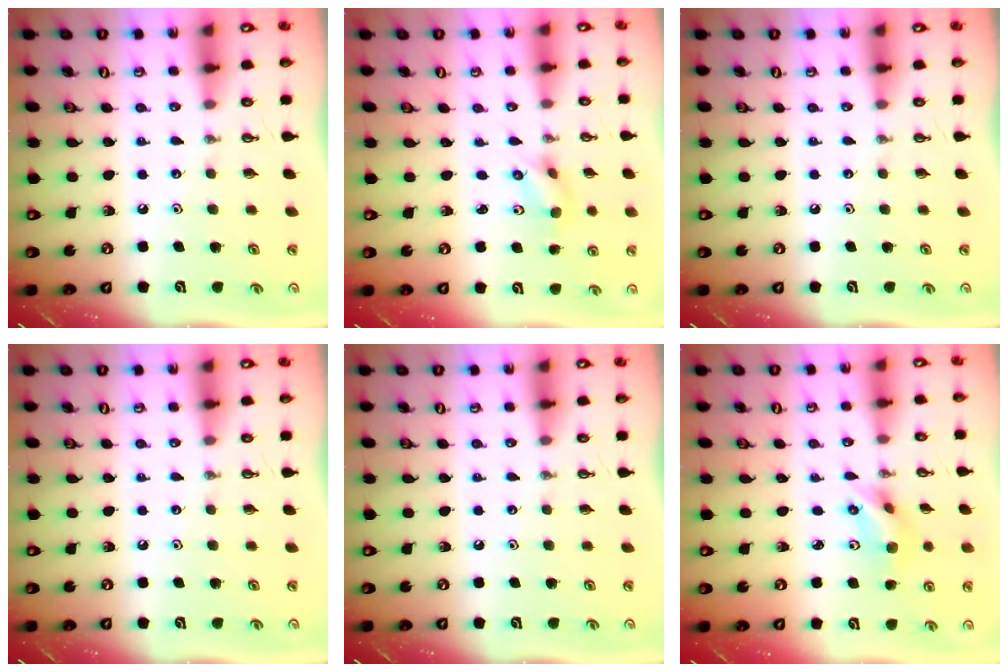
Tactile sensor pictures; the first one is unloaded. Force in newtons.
{"total": 2.9, "press": 1.1, "slide": 2.7}
{"total": 0.0}
{"total": 0.0}
{"total": 0.0}
{"total": 5.6, "press": 4.5, "slide": 3.3}